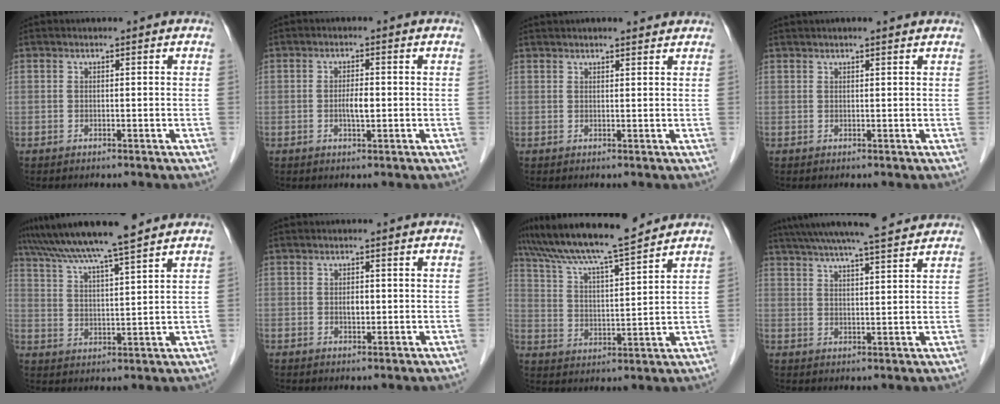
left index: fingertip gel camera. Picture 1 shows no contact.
{"total": 2.5, "force": [-0.4, 0.6, 2.4], "torque": [-0.046, 0.001, -0.006]}
{"total": 4.9, "force": [4.5, 0.6, 1.9], "torque": [-0.026, 0.025, 0.057]}
{"total": 3.4, "force": [2.9, 0.1, 1.7], "torque": [-0.022, 0.025, 0.041]}
{"total": 12.6, "force": [10.9, -0.7, 6.3], "torque": [-0.113, 0.025, 0.175]}
{"total": 1.5, "force": [-0.1, 0.8, 1.2], "torque": [-0.022, 0.001, 0.000]}
{"total": 13.6, "force": [12.1, 0.0, 6.1], "torque": [-0.115, 0.014, 0.205]}
{"total": 15.8, "force": [14.1, 1.4, 7.1], "torque": [-0.122, 0.033, 0.201]}